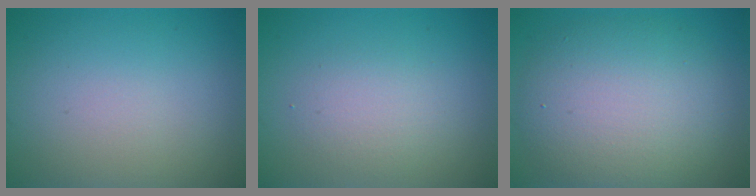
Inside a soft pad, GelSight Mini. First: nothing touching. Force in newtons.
{"total": 2.2, "press": 2.2, "slide": 0.1}
{"total": 8.2, "press": 8.2, "slide": 0.3}